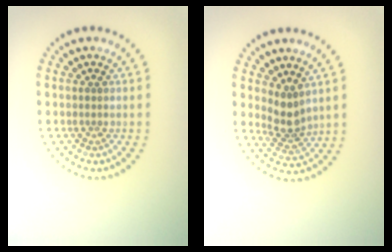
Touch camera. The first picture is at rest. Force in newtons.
{"total": 2.5, "press": 1.9, "slide": 1.7}